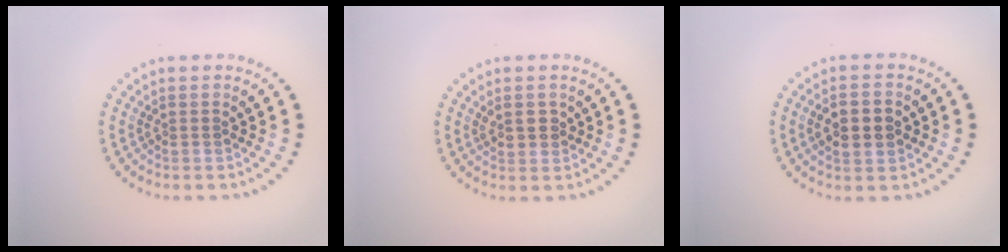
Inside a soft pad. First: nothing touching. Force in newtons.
{"total": 1.2, "press": 1.1, "slide": 0.3}
{"total": 4.2, "press": 4.2, "slide": 0.1}